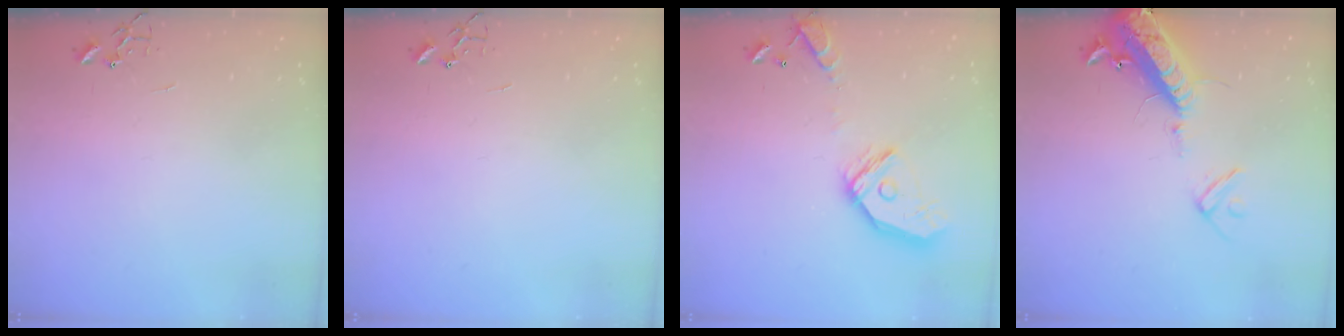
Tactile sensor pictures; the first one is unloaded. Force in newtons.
{"total": 0.0}
{"total": 16.2, "press": 16.1, "slide": 2.1}
{"total": 16.4, "press": 16.1, "slide": 3.1}